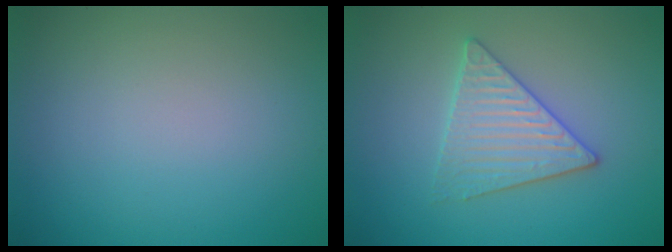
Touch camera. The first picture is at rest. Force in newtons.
{"total": 3.3, "press": 3.2, "slide": 0.3}